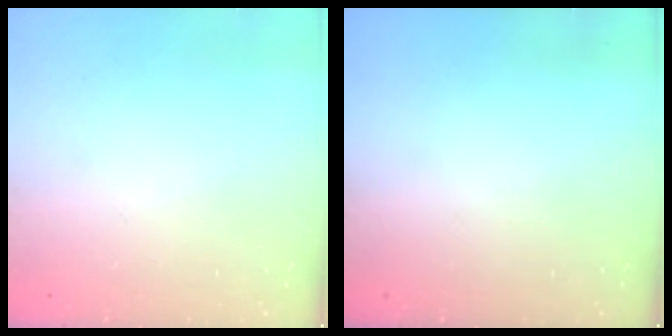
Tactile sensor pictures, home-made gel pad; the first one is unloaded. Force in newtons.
{"total": 0.0}